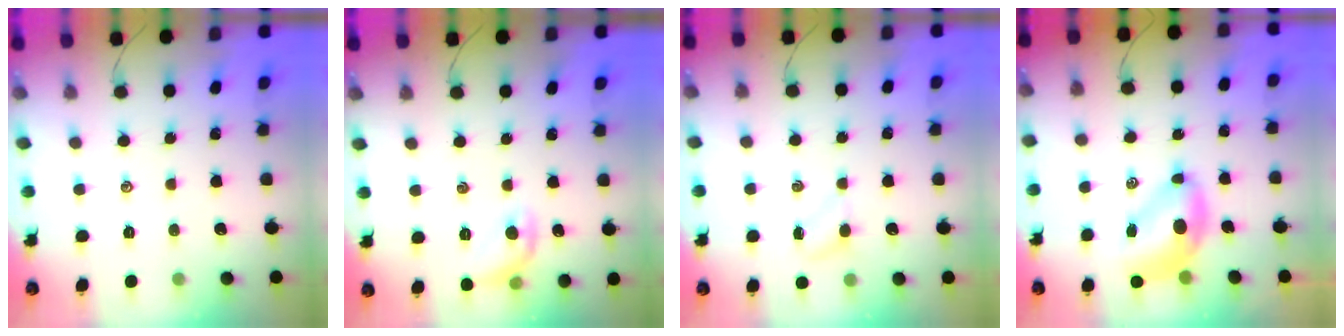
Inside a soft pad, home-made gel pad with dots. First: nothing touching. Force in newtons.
{"total": 8.4, "press": 8.3, "slide": 1.0}
{"total": 2.8, "press": 2.6, "slide": 0.9}
{"total": 7.1, "press": 6.9, "slide": 1.6}